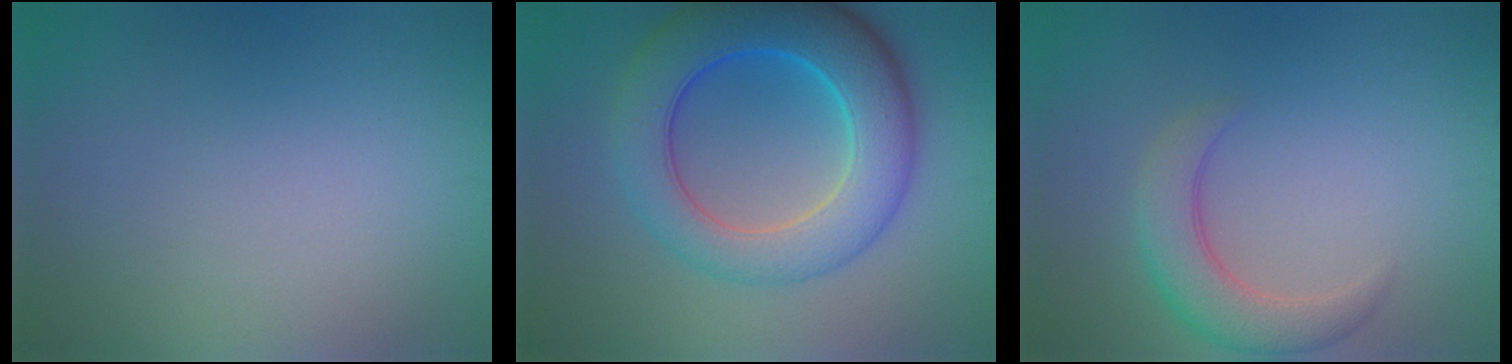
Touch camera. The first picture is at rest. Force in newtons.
{"total": 9.4, "press": 9.4, "slide": 0.4}
{"total": 4.2, "press": 4.2, "slide": 0.4}